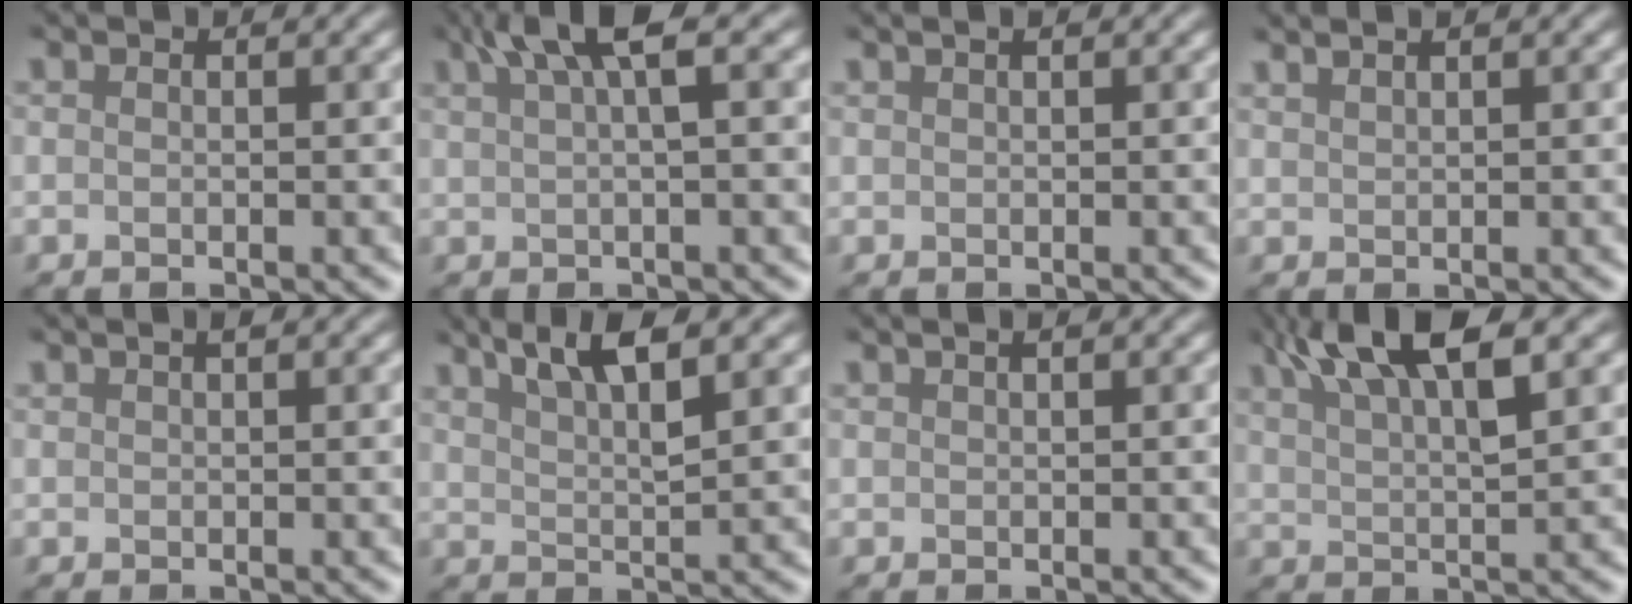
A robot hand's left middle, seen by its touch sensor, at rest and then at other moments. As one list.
[{"total": 2.9, "force": [1.8, -0.4, 2.3], "torque": [-0.054, 0.013, 0.049]}, {"total": 0.7, "force": [0.5, 0.2, 0.5], "torque": [-0.006, 0.010, 0.003]}, {"total": 1.9, "force": [1.8, 0.5, 0.5], "torque": [-0.017, 0.024, 0.029]}, {"total": 0.5, "force": [0.3, -0.1, 0.4], "torque": [-0.002, 0.011, 0.002]}, {"total": 3.8, "force": [2.9, -0.4, 2.4], "torque": [-0.060, 0.006, 0.071]}, {"total": 1.0, "force": [0.6, 0.4, 0.6], "torque": [-0.002, 0.014, 0.002]}, {"total": 5.9, "force": [4.2, 0.6, 4.2], "torque": [-0.087, 0.020, 0.092]}]